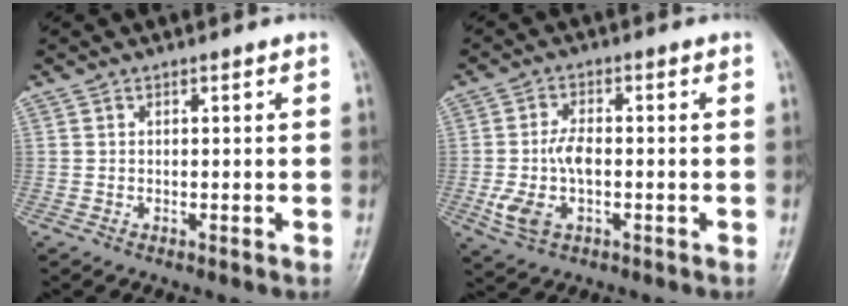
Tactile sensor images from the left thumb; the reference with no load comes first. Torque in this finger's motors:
{"motor_torque": [1.47, 1.41, 0.93, -0.49, 0.12]}